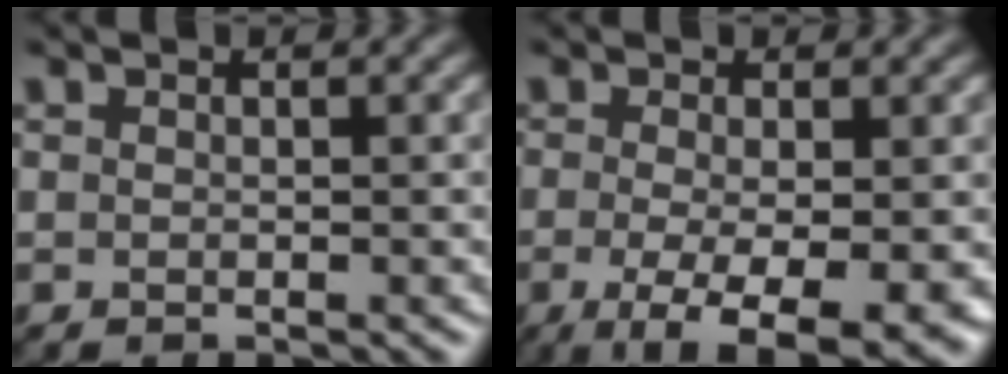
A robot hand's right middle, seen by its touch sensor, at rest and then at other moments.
{"total": 7.0, "force": [-2.5, 2.0, 6.3], "torque": [-0.114, -0.017, -0.033]}